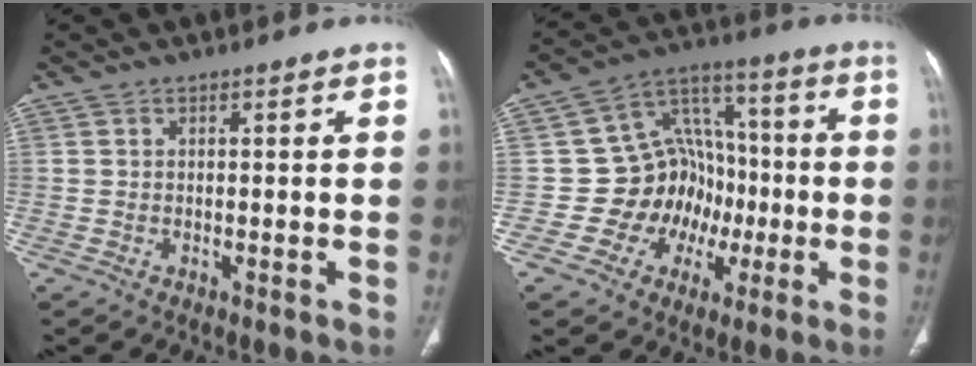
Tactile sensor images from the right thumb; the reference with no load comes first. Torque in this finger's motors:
{"motor_torque": [-0.25, 0.57, 0.23, 0.33, -0.02]}